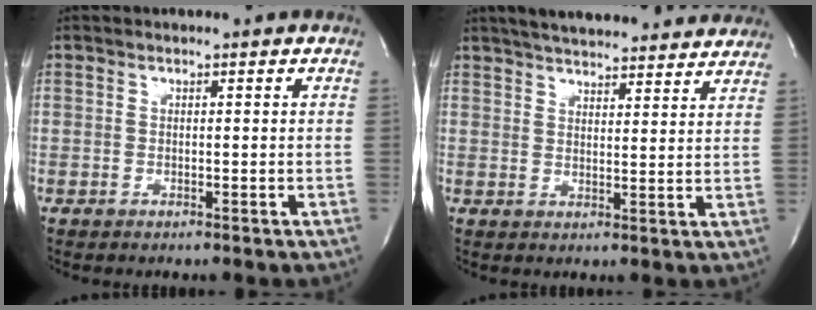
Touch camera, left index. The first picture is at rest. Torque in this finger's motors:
{"motor_torque": [0.15, -0.40, 0.30, 0.16]}